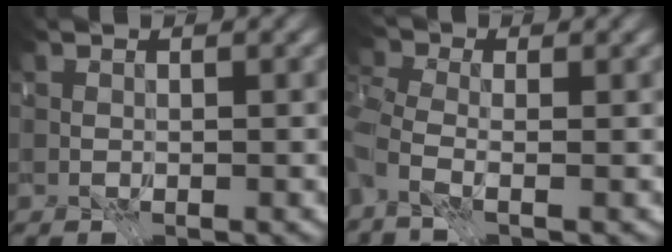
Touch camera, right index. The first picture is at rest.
{"total": 4.2, "force": [-2.4, 1.4, 3.1], "torque": [-0.054, 0.000, -0.054]}